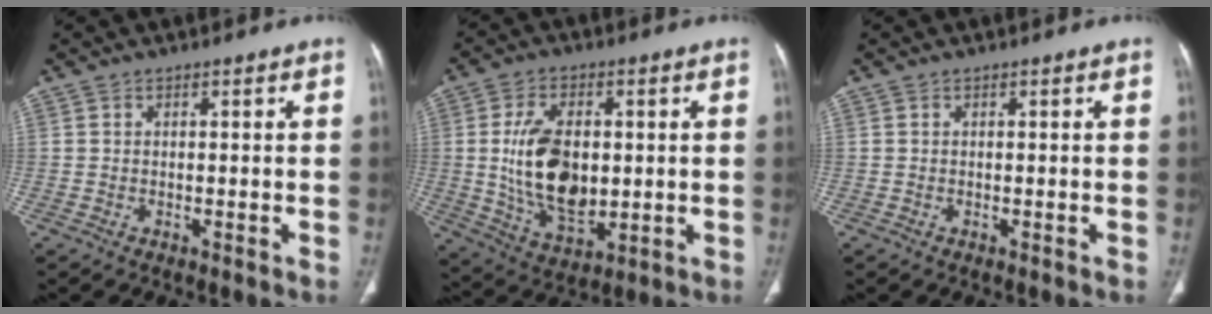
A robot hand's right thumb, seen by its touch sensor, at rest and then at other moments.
{"total": 14.7, "force": [0.7, 8.6, 11.8], "torque": [-0.198, -0.013, 0.024]}
{"total": 0.0}